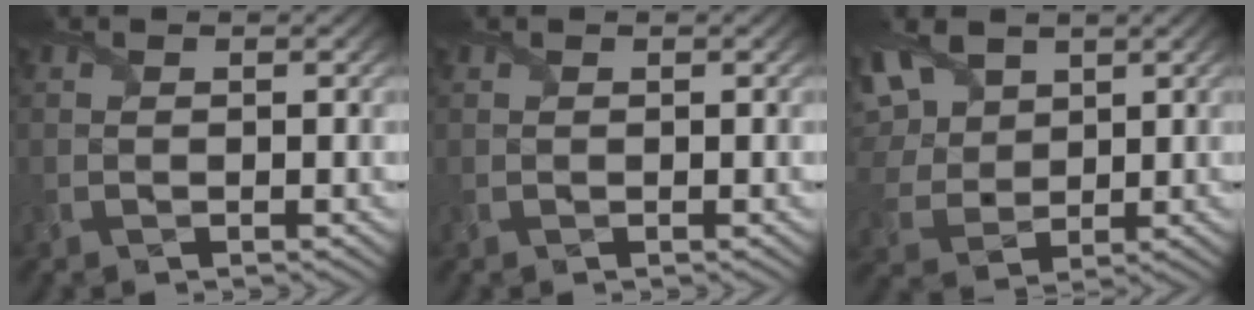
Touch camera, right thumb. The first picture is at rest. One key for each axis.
{"total": 0.0}
{"total": 9.1, "fx": 3.9, "fy": 5.9, "fz": 5.8, "tx": -0.172, "ty": 0.015, "tz": 0.071}